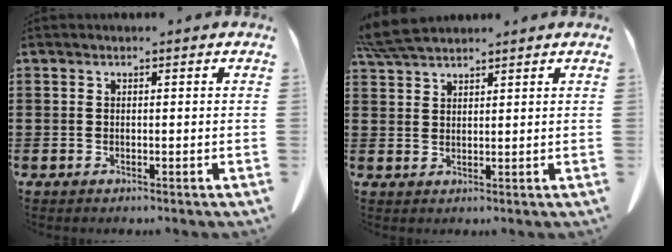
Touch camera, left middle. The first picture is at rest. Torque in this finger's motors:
{"motor_torque": [1.02, 0.34, 0.59, 0.13]}